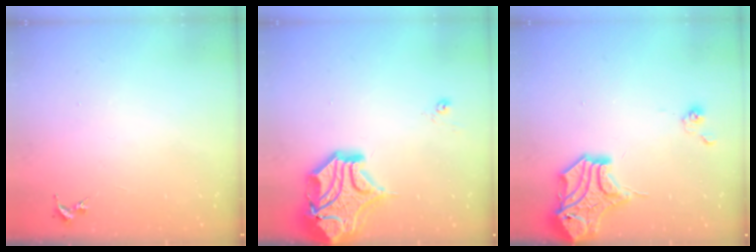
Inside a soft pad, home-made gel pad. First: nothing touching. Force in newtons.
{"total": 19.0, "press": 18.8, "slide": 2.6}
{"total": 14.8, "press": 14.7, "slide": 2.2}